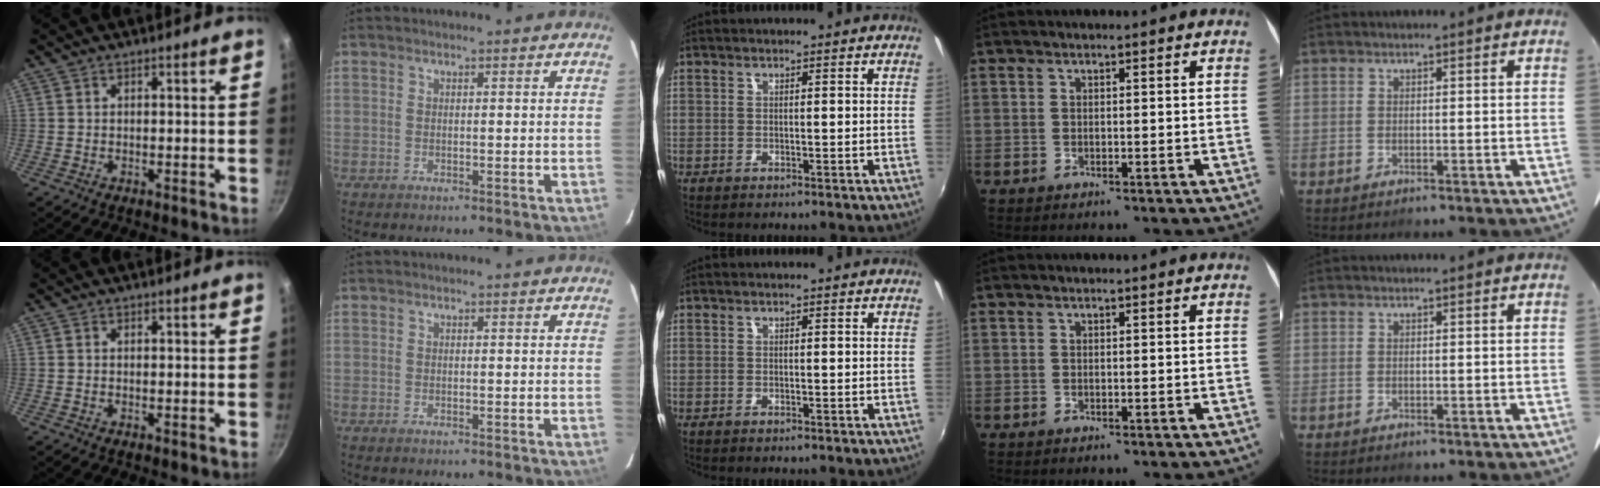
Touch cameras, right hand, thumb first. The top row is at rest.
{}